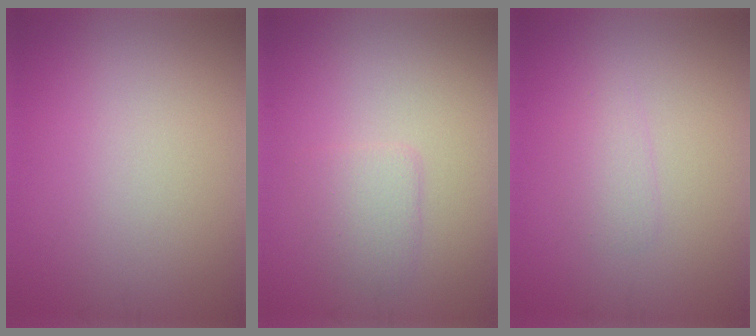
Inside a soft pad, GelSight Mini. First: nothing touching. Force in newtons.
{"total": 2.0, "press": 2.0, "slide": 0.2}
{"total": 1.3, "press": 1.3, "slide": 0.0}